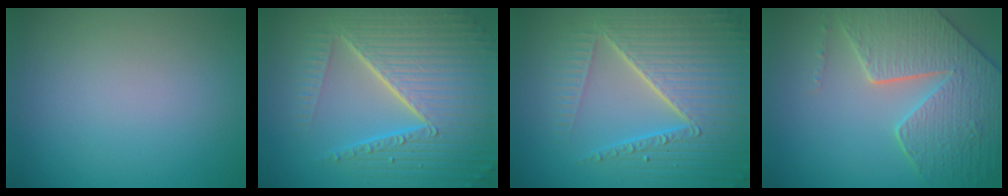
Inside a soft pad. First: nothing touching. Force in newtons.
{"total": 10.4, "press": 6.5, "slide": 8.1}
{"total": 8.5, "press": 5.9, "slide": 6.1}
{"total": 8.1, "press": 6.1, "slide": 5.4}